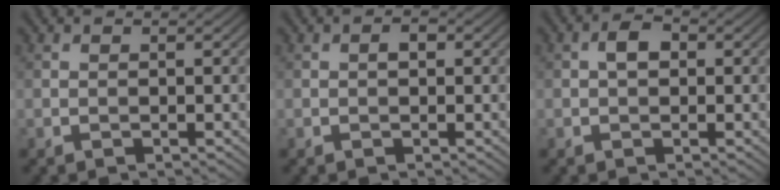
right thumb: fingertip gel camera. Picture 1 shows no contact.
{"total": 1.1, "force": [0.1, 0.6, 0.9], "torque": [-0.011, 0.002, -0.001]}
{"total": 2.3, "force": [0.1, 1.5, 1.7], "torque": [-0.034, 0.006, -0.002]}